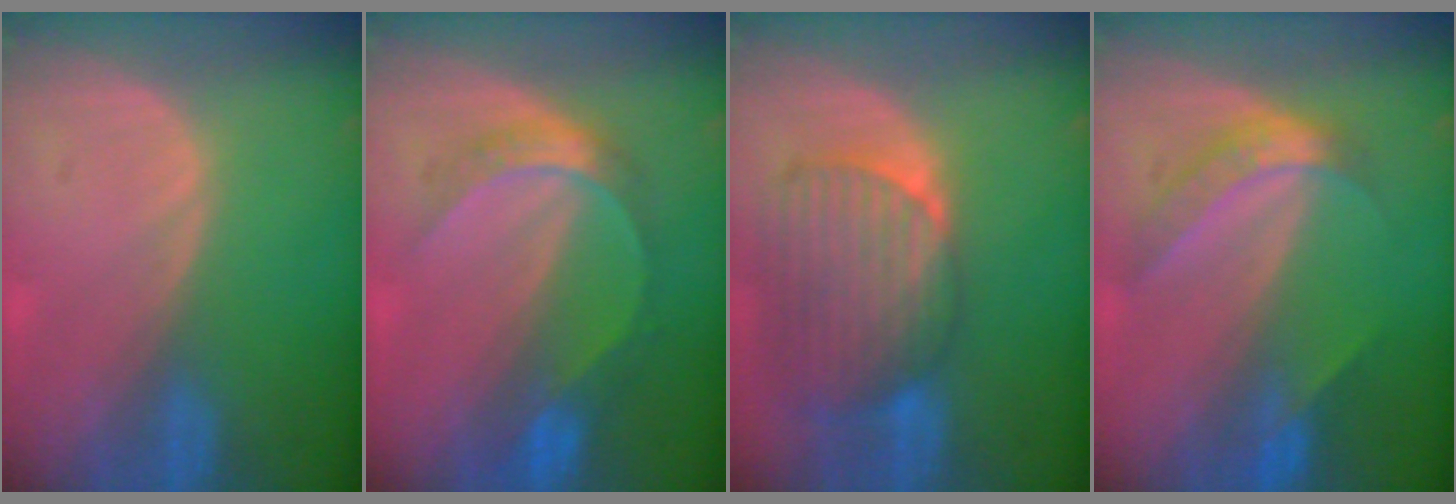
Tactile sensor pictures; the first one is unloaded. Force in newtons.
{"total": 6.7, "press": 5.8, "slide": 3.4}
{"total": 9.8, "press": 8.5, "slide": 4.8}
{"total": 6.0, "press": 5.0, "slide": 3.4}